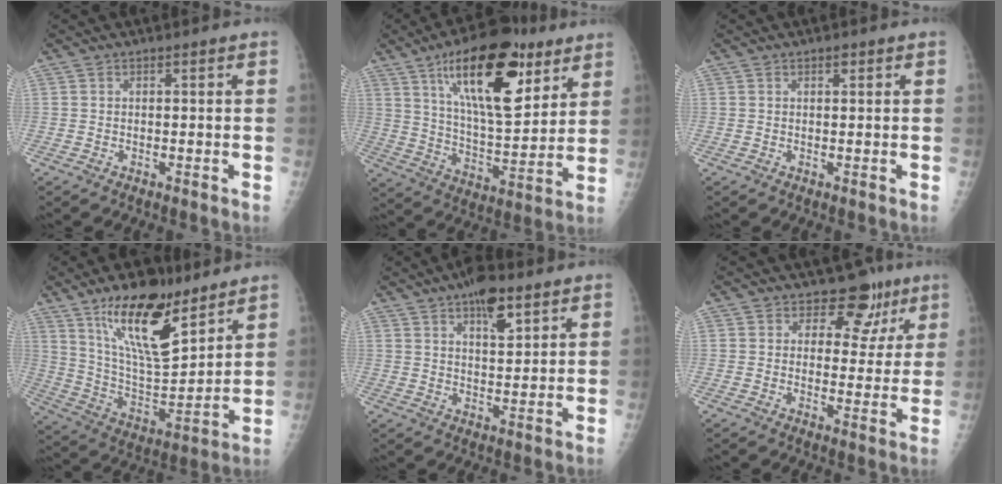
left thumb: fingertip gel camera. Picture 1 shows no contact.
{"total": 22.9, "force": [11.7, 9.1, 17.5], "torque": [-0.245, -0.047, 0.196]}
{"total": 0.9, "force": [0.5, 0.4, 0.6], "torque": [-0.005, -0.001, 0.007]}
{"total": 18.6, "force": [11.9, 6.8, 12.6], "torque": [-0.180, -0.072, 0.219]}
{"total": 8.0, "force": [4.7, 3.2, 5.6], "torque": [-0.070, -0.021, 0.072]}
{"total": 8.4, "force": [5.4, 6.0, 2.4], "torque": [0.014, -0.022, 0.058]}